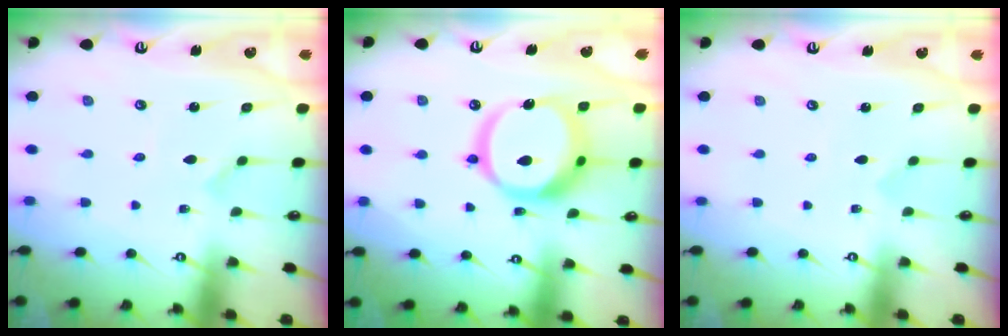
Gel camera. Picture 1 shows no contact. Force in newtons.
{"total": 18.3, "press": 18.1, "slide": 2.1}
{"total": 0.6, "press": 0.6, "slide": 0.0}